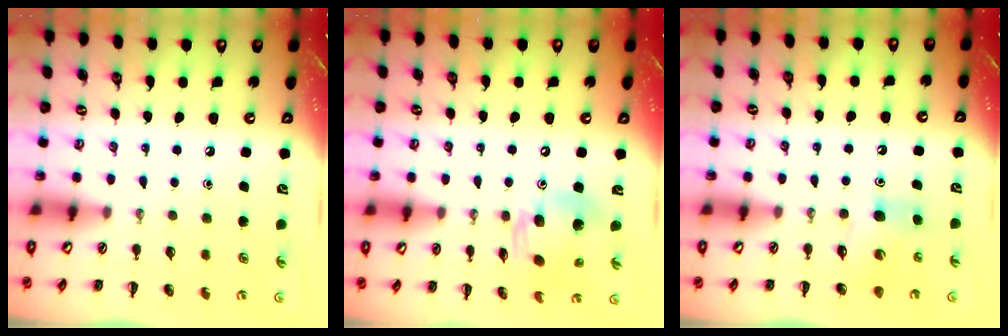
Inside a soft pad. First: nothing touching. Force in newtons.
{"total": 13.4, "press": 12.8, "slide": 3.9}
{"total": 5.9, "press": 5.7, "slide": 1.3}